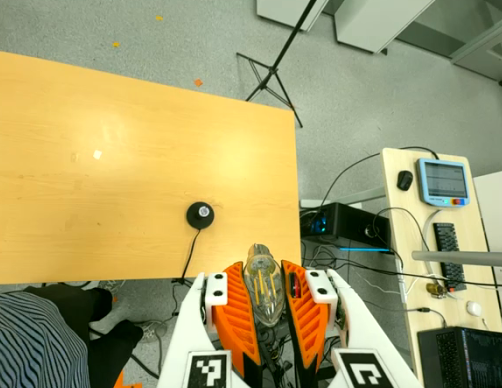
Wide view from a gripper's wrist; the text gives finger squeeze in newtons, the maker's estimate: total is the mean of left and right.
{"total": 20.4, "left": 24.8, "right": 15.9}